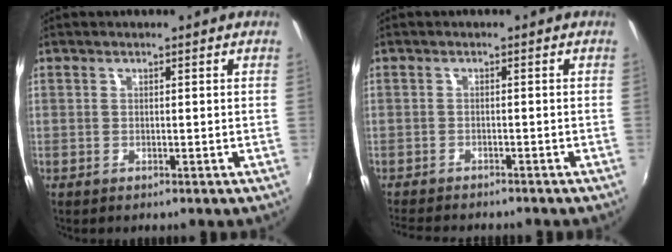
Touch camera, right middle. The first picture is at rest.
{"total": 6.5, "force": [-6.0, 1.1, 2.4], "torque": [-0.061, -0.016, -0.095]}